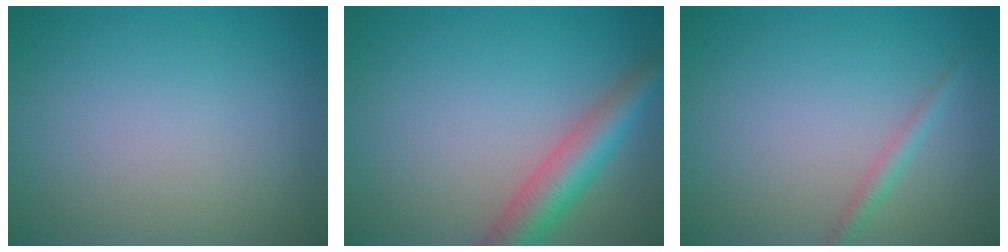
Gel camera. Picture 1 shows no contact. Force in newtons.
{"total": 4.9, "press": 4.9, "slide": 0.3}
{"total": 1.2, "press": 1.2, "slide": 0.1}